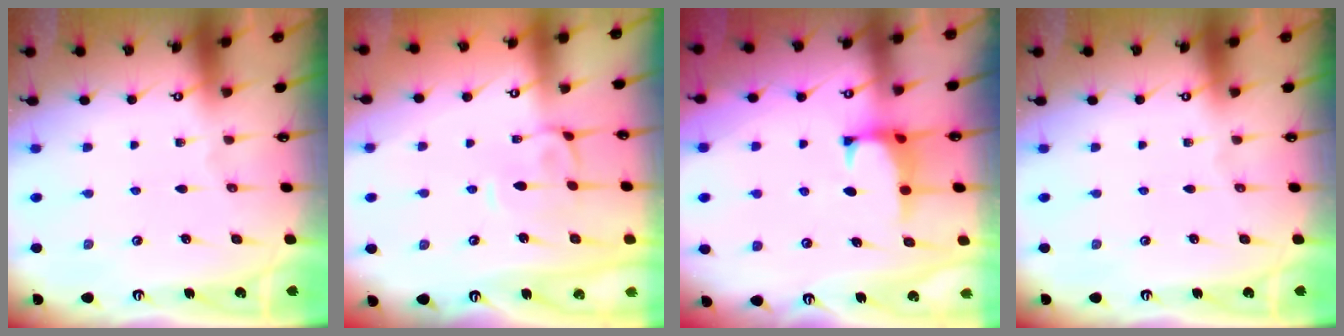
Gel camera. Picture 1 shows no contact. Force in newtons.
{"total": 0.9, "press": 0.5, "slide": 0.7}
{"total": 1.3, "press": 1.1, "slide": 0.6}
{"total": 0.0}